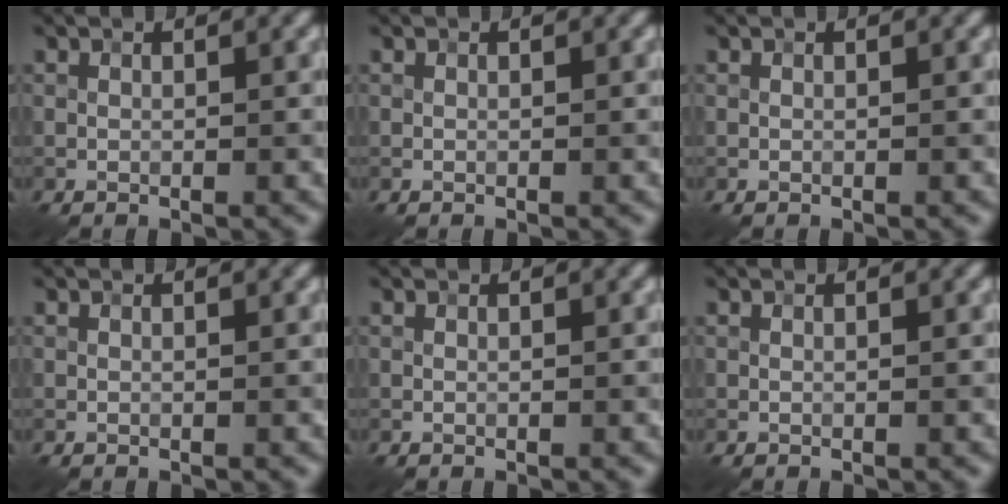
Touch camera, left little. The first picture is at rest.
{"total": 0.0}
{"total": 0.0}
{"total": 0.0}
{"total": 0.0}
{"total": 0.0}